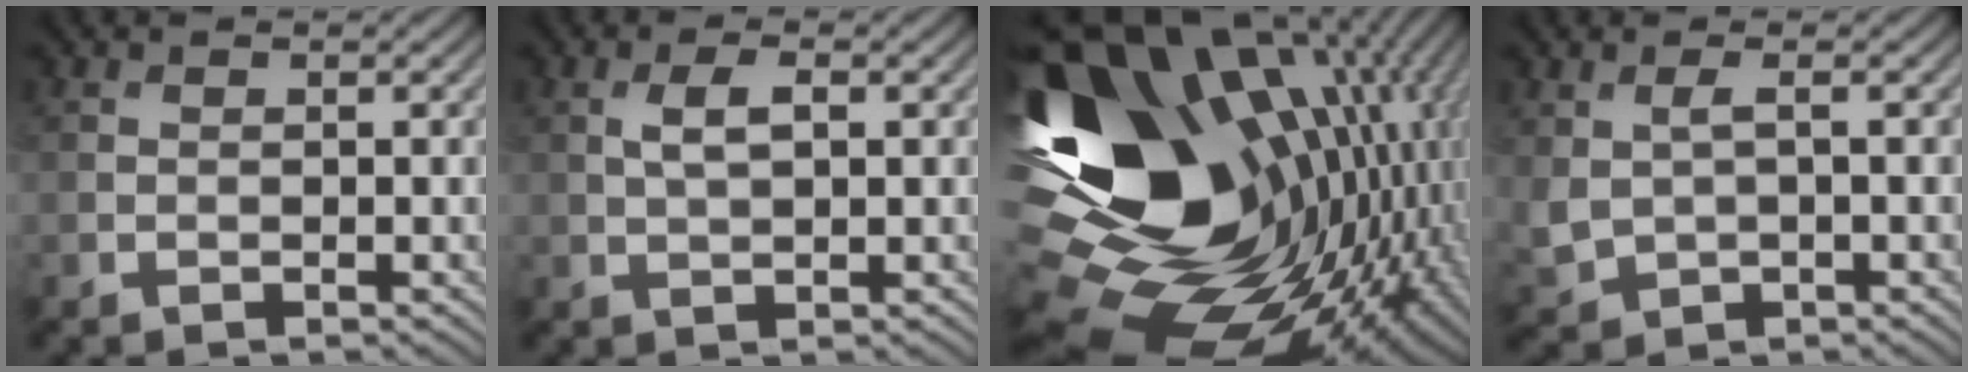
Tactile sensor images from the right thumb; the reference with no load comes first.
{"total": 2.8, "force": [0.6, 1.2, 2.5], "torque": [-0.055, 0.002, 0.012]}
{"total": 21.6, "force": [0.2, 14.9, 15.7], "torque": [-0.324, -0.021, 0.013]}
{"total": 3.3, "force": [0.5, 1.9, 2.7], "torque": [-0.070, -0.005, 0.017]}